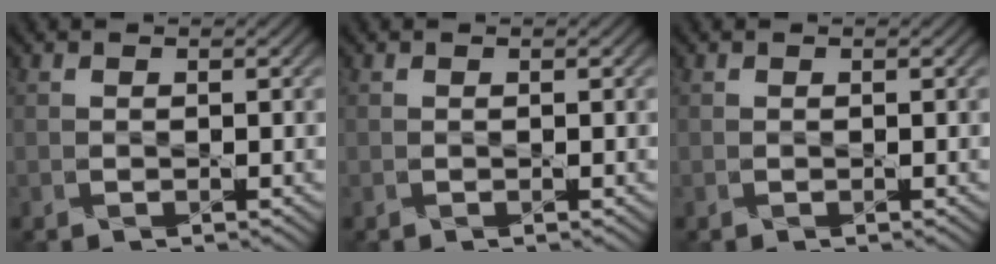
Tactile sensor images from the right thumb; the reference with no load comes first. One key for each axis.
{"total": 0.0}
{"total": 0.0}